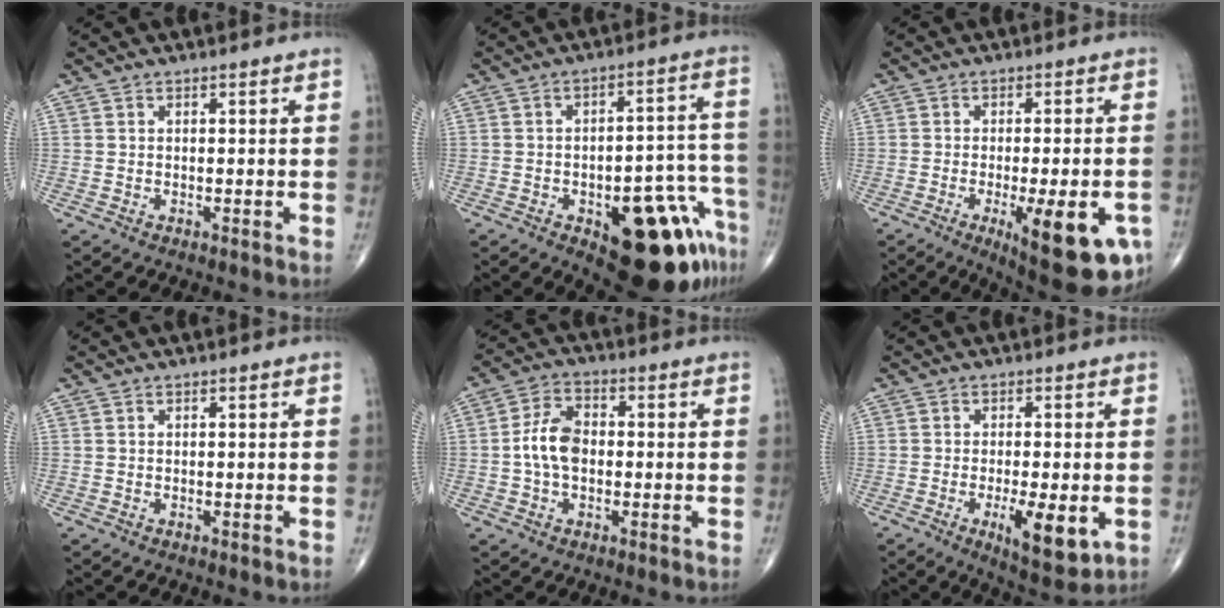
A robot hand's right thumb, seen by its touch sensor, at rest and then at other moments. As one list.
[{"total": 19.5, "force": [-9.7, 7.7, 15.0], "torque": [-0.124, 0.072, -0.116]}, {"total": 16.0, "force": [-6.0, 4.9, 14.0], "torque": [-0.147, -0.001, -0.067]}, {"total": 0.0}, {"total": 7.6, "force": [-0.6, 4.9, 5.7], "torque": [-0.104, 0.018, -0.019]}, {"total": 9.0, "force": [-2.6, 2.9, 8.1], "torque": [-0.120, -0.018, -0.036]}]